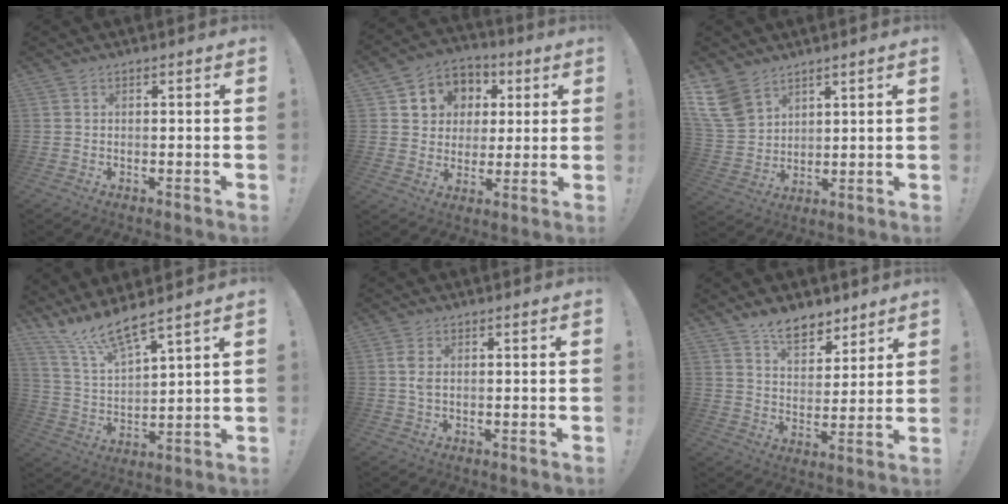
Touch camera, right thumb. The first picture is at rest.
{"total": 8.8, "force": [2.0, 8.4, 1.9], "torque": [-0.023, -0.018, 0.045]}
{"total": 10.4, "force": [7.2, 6.4, 4.0], "torque": [-0.088, -0.043, 0.145]}
{"total": 11.2, "force": [10.0, 1.1, 4.9], "torque": [-0.121, -0.065, 0.181]}
{"total": 2.9, "force": [0.5, 1.5, 2.4], "torque": [-0.048, 0.006, 0.008]}
{"total": 10.1, "force": [7.5, 5.1, 4.4], "torque": [-0.063, -0.048, 0.141]}